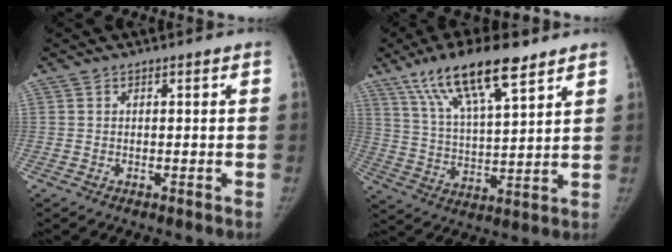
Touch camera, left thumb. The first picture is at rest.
{"total": 16.8, "force": [10.7, 4.7, 12.1], "torque": [-0.200, -0.032, 0.198]}